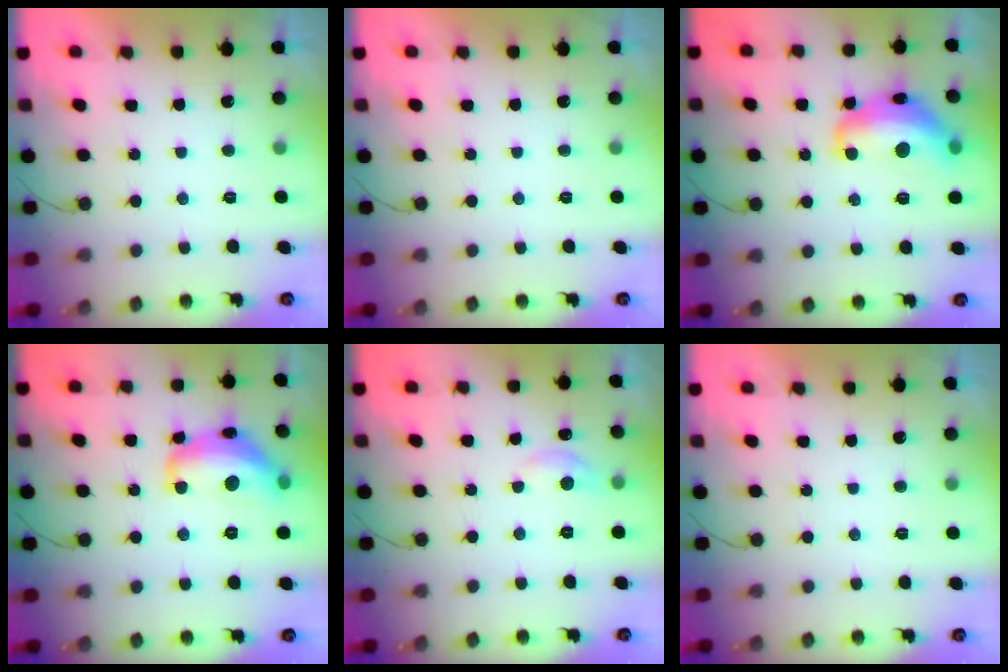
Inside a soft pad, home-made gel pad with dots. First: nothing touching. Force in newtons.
{"total": 0.0}
{"total": 14.8, "press": 14.7, "slide": 1.3}
{"total": 15.9, "press": 15.9, "slide": 0.8}
{"total": 7.7, "press": 7.6, "slide": 1.0}
{"total": 0.0}